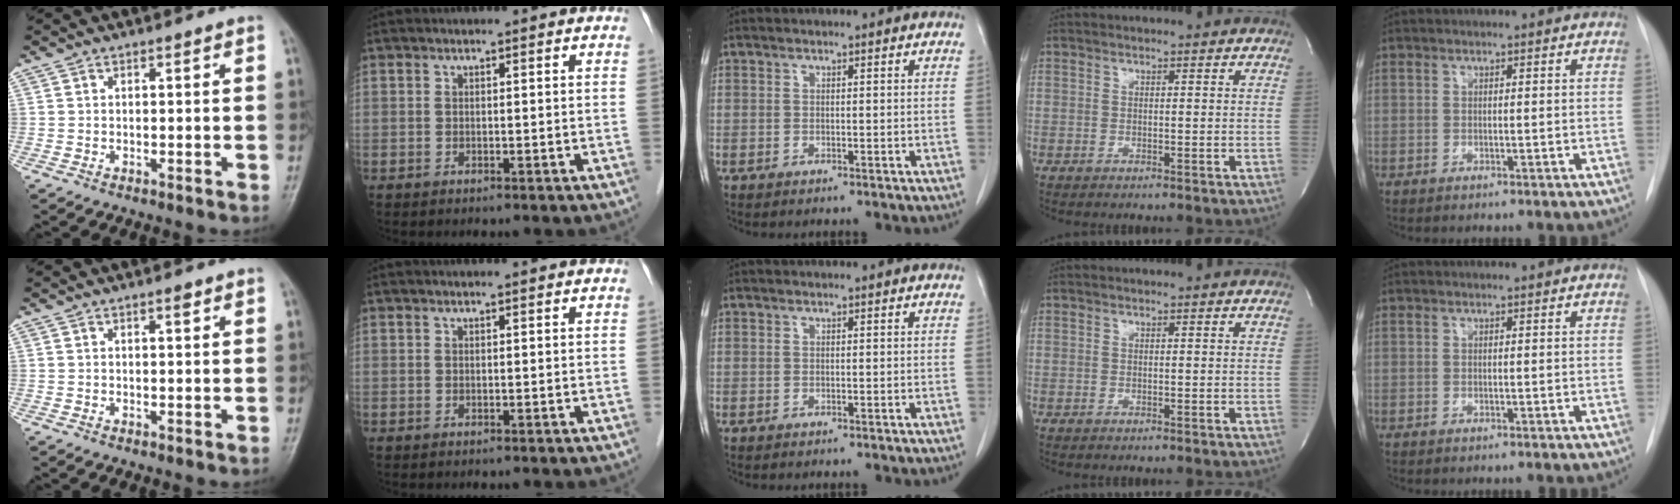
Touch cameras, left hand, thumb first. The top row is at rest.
{"thumb": {"total": 1.3, "force": [0.8, 0.4, 0.9], "torque": [-0.012, -0.002, 0.011]}, "index": {"total": 0.9, "force": [0.8, 0.0, 0.4], "torque": [-0.007, 0.009, 0.015]}}